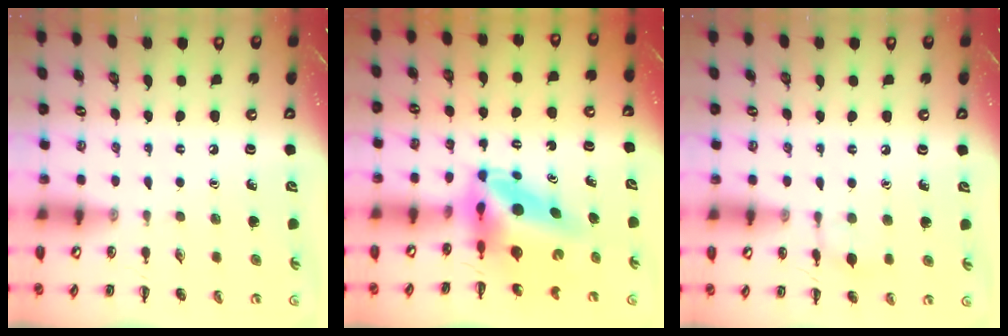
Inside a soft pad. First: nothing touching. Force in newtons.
{"total": 7.3, "press": 7.0, "slide": 2.4}
{"total": 7.1, "press": 6.9, "slide": 1.9}